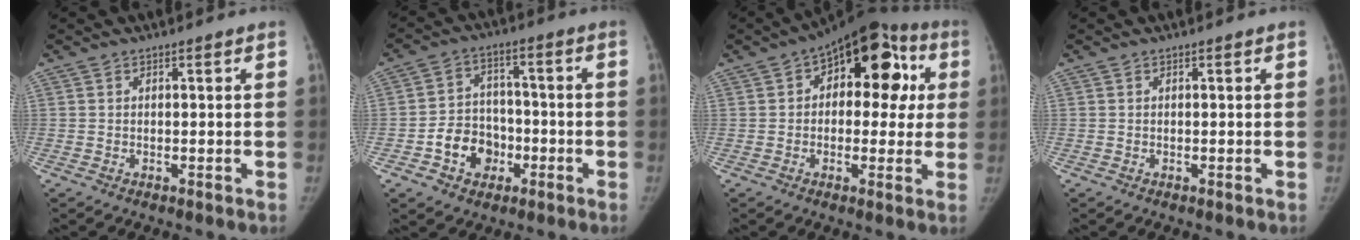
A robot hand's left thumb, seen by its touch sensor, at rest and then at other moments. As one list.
[{"total": 8.9, "force": [-3.6, 7.1, 3.9], "torque": [-0.031, 0.032, -0.062]}, {"total": 17.5, "force": [4.2, 10.1, 13.6], "torque": [-0.121, 0.030, 0.048]}, {"total": 0.0}]